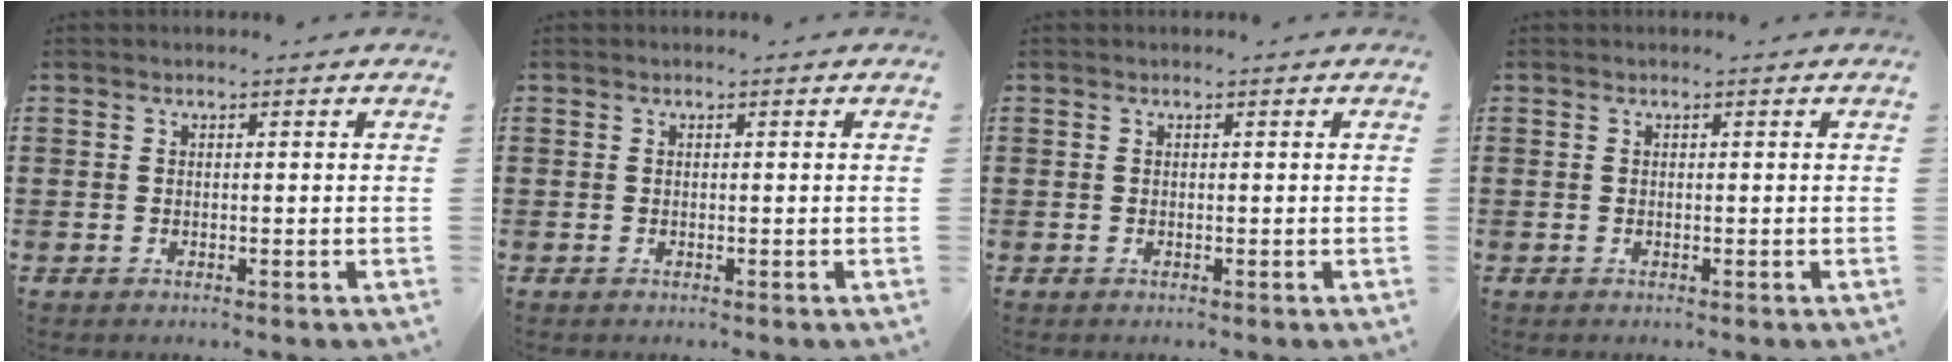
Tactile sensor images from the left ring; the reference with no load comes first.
{"total": 0.0}
{"total": 0.0}
{"total": 0.0}